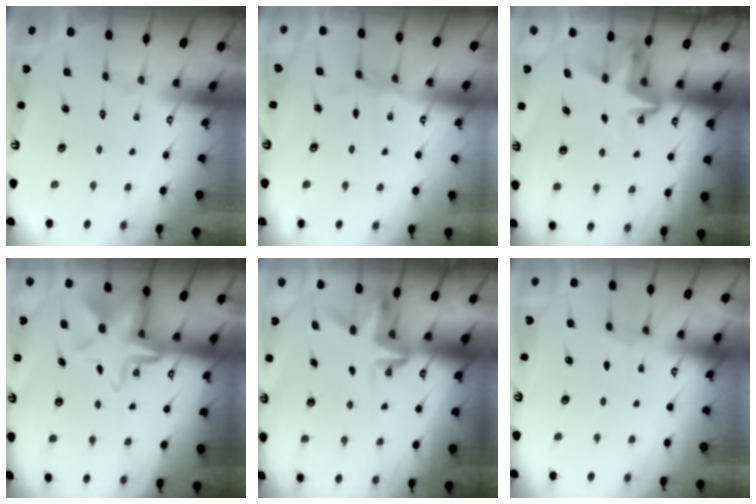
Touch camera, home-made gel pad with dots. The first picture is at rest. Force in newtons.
{"total": 1.7, "press": 1.6, "slide": 0.4}
{"total": 3.9, "press": 3.9, "slide": 0.3}
{"total": 10.3, "press": 10.0, "slide": 2.7}
{"total": 3.2, "press": 3.2, "slide": 0.4}
{"total": 3.8, "press": 3.7, "slide": 0.5}